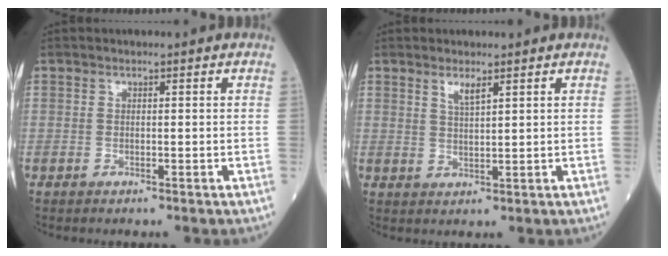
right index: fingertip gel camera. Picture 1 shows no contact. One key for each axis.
{"total": 2.3, "fx": 1.5, "fy": 0.1, "fz": 1.6, "tx": -0.036, "ty": -0.004, "tz": 0.032}